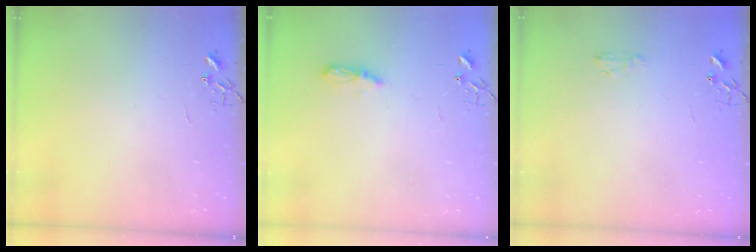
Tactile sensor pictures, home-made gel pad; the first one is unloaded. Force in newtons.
{"total": 5.1, "press": 5.1, "slide": 0.5}
{"total": 5.2, "press": 5.2, "slide": 0.7}